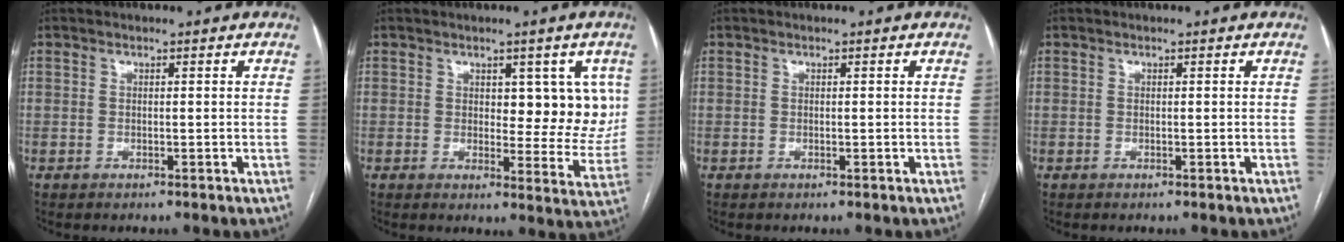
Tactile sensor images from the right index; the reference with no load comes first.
{"total": 7.2, "force": [2.3, 3.7, 5.7], "torque": [-0.047, 0.000, 0.030]}
{"total": 0.0}
{"total": 0.0}